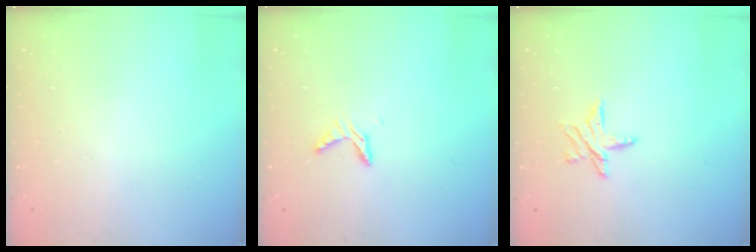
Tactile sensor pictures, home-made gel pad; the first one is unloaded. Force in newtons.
{"total": 6.4, "press": 6.4, "slide": 0.6}
{"total": 8.1, "press": 8.1, "slide": 0.4}